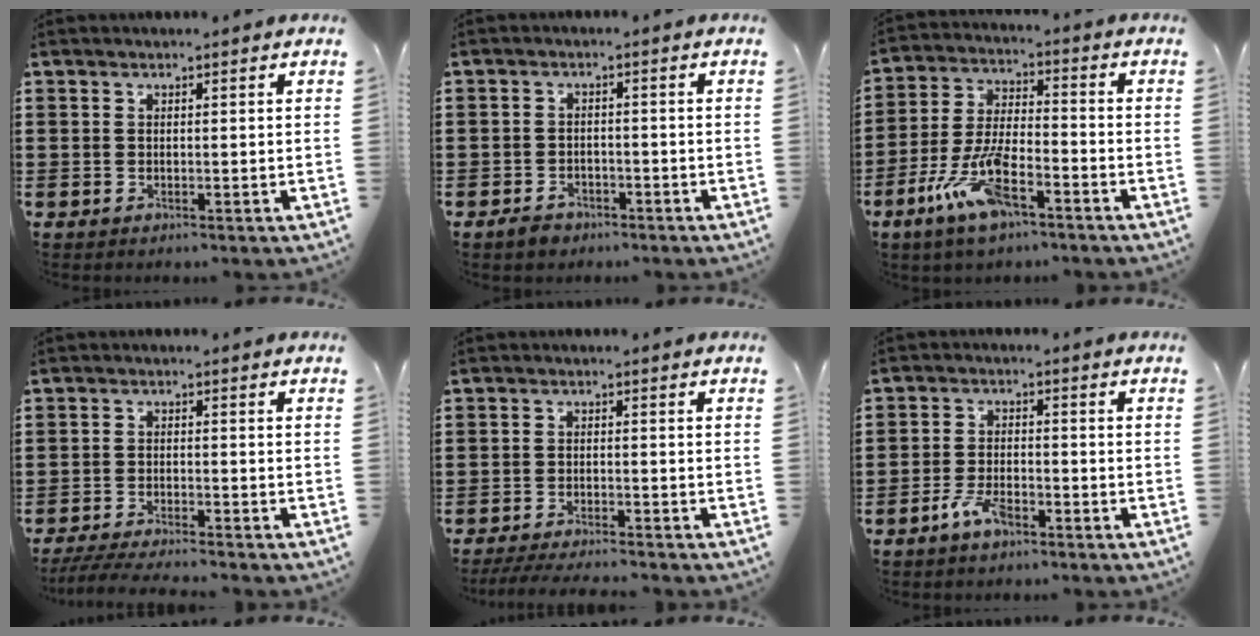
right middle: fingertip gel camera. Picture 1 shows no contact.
{"total": 2.3, "force": [-1.9, 1.2, 0.3], "torque": [-0.013, 0.004, -0.041]}
{"total": 9.9, "force": [-5.5, 3.4, 7.5], "torque": [-0.179, -0.008, -0.108]}
{"total": 3.8, "force": [-3.6, -0.1, 1.3], "torque": [-0.027, -0.010, -0.072]}
{"total": 3.3, "force": [-3.2, -0.1, 1.0], "torque": [-0.023, -0.006, -0.065]}
{"total": 4.2, "force": [-3.1, 1.7, 2.2], "torque": [-0.057, 0.004, -0.065]}